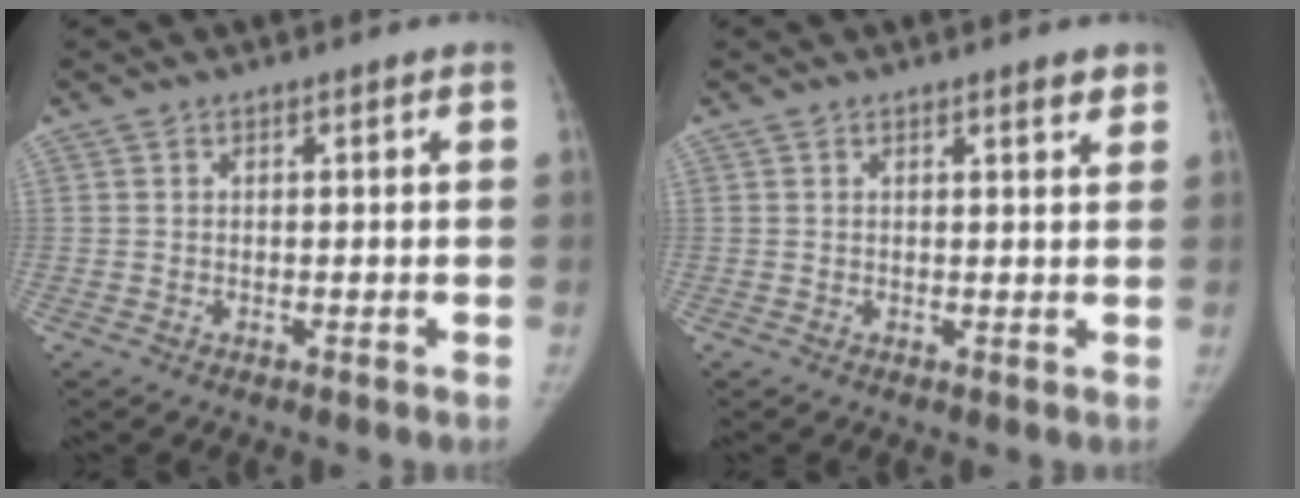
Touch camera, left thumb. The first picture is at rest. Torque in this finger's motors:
{"motor_torque": [-0.08, -0.02, 0.47, -0.10, -0.01]}